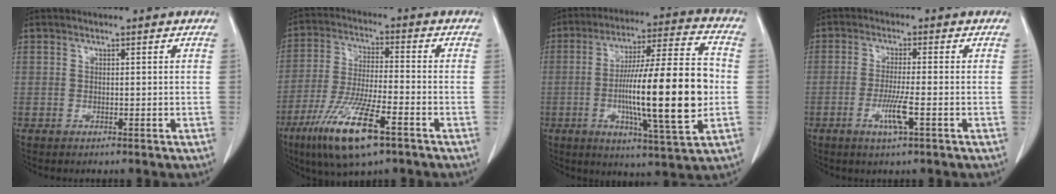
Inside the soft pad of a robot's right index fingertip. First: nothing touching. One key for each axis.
{"total": 13.1, "fx": -7.2, "fy": 2.2, "fz": 10.6, "tx": -0.213, "ty": -0.025, "tz": -0.126}
{"total": 20.3, "fx": -2.4, "fy": 1.6, "fz": 20.1, "tx": -0.333, "ty": 0.001, "tz": -0.039}
{"total": 4.6, "fx": -1.8, "fy": 0.0, "fz": 4.2, "tx": -0.081, "ty": -0.009, "tz": -0.032}